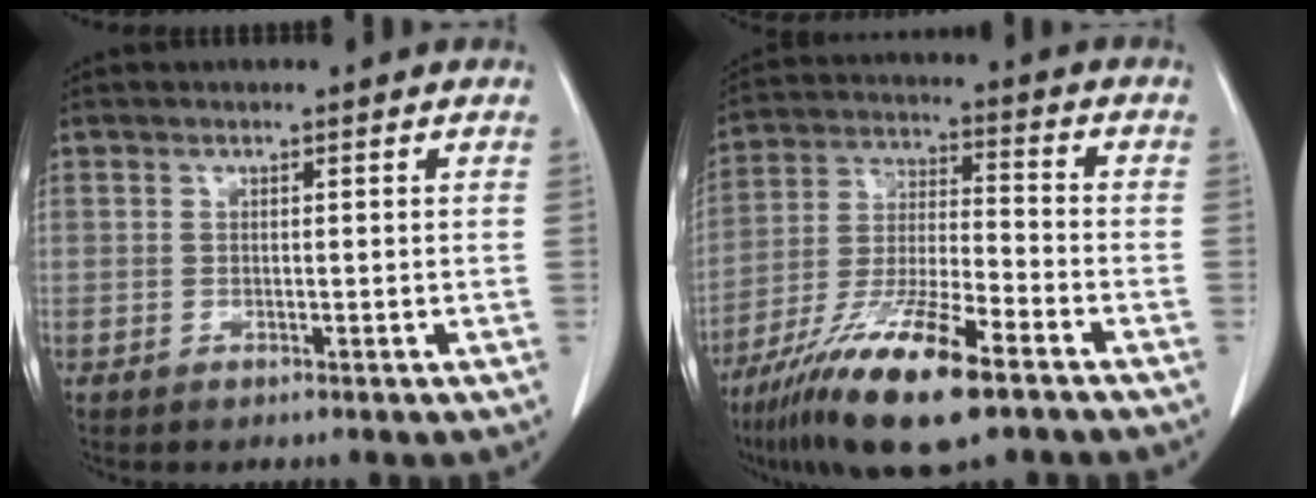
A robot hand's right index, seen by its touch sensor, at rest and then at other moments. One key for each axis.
{"total": 16.9, "fx": -10.4, "fy": 2.6, "fz": 13.0, "tx": -0.260, "ty": -0.034, "tz": -0.190}